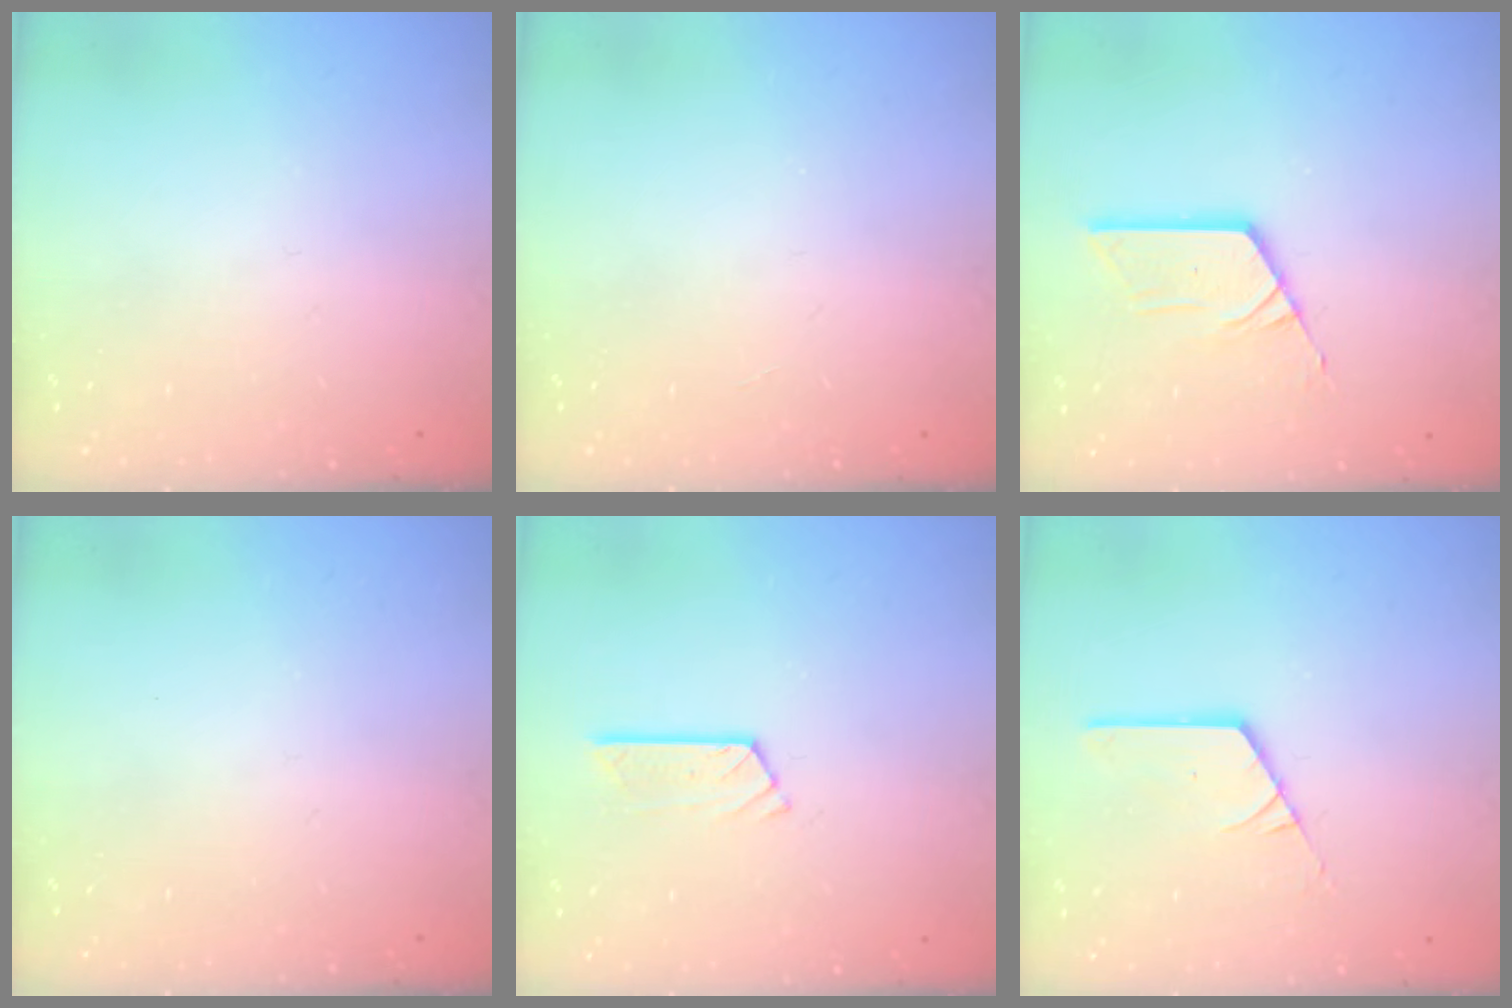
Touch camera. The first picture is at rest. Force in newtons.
{"total": 0.0}
{"total": 6.7, "press": 6.7, "slide": 0.5}
{"total": 0.0}
{"total": 5.3, "press": 5.3, "slide": 0.4}
{"total": 2.9, "press": 2.9, "slide": 0.1}